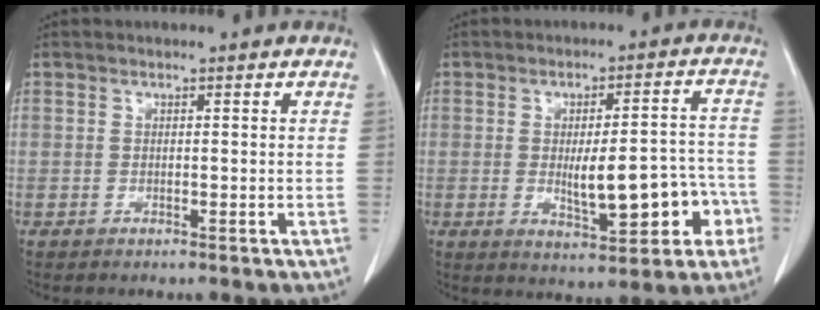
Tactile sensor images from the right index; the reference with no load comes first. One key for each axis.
{"total": 11.3, "fx": -3.0, "fy": 3.5, "fz": 10.3, "tx": -0.140, "ty": 0.020, "tz": -0.031}